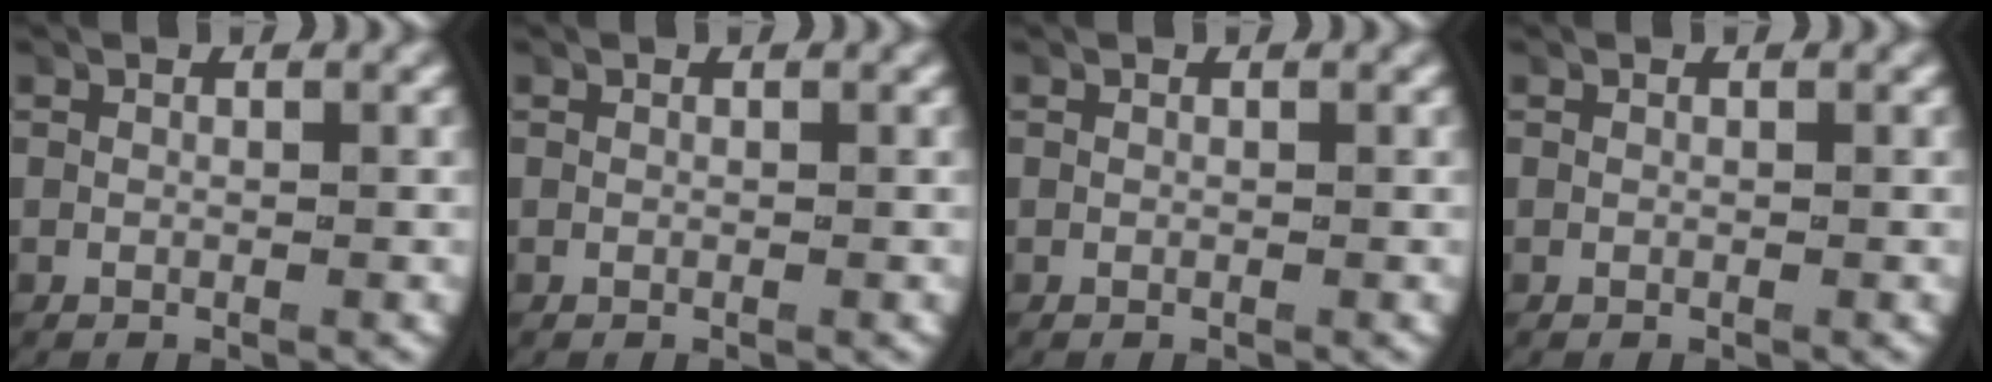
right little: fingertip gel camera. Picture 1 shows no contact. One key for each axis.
{"total": 0.0}
{"total": 0.0}
{"total": 0.0}